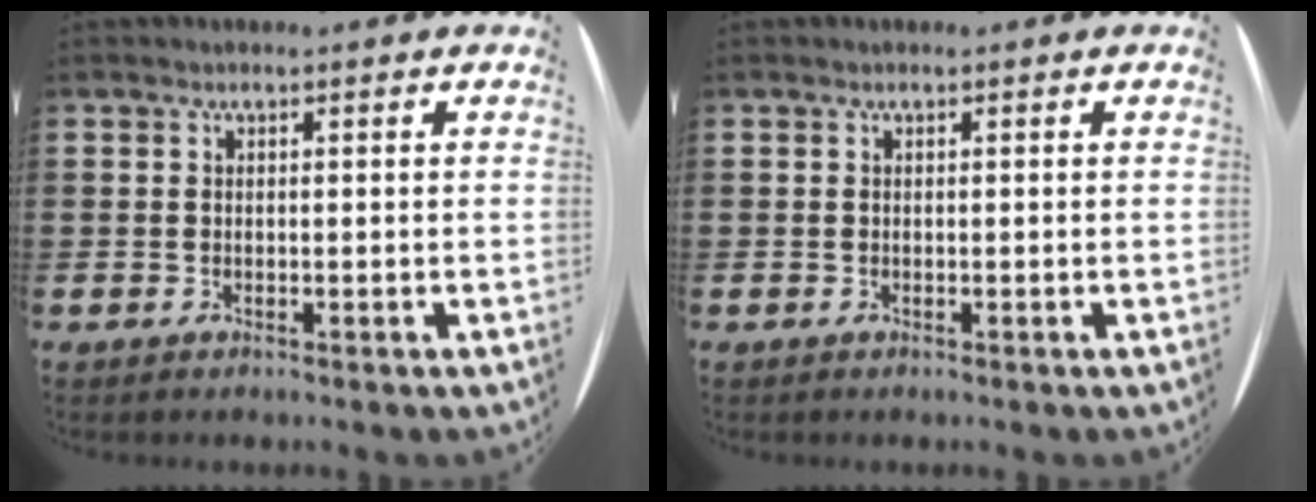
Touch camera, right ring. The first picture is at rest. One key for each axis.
{"total": 0.0}